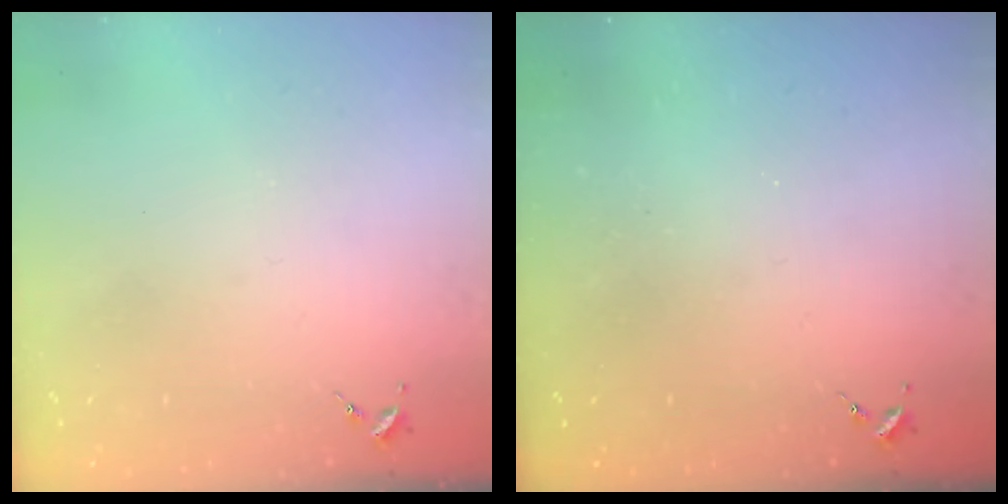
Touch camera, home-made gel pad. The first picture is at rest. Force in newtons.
{"total": 0.0}